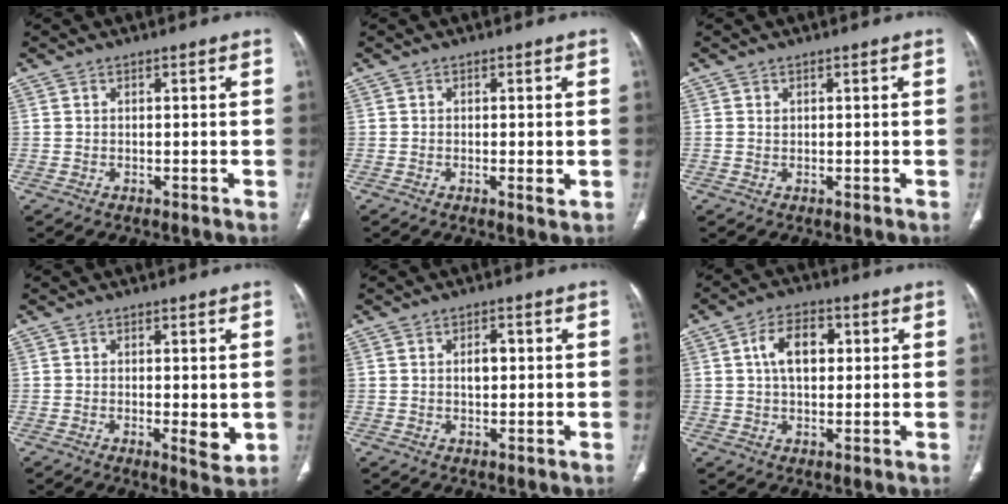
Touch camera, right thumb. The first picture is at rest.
{"total": 2.0, "force": [-0.4, 0.6, 1.9], "torque": [-0.033, -0.006, -0.005]}
{"total": 0.5, "force": [0.2, 0.4, 0.3], "torque": [-0.003, 0.000, 0.006]}
{"total": 4.6, "force": [-0.6, 1.6, 4.2], "torque": [-0.059, -0.013, -0.006]}
{"total": 2.9, "force": [0.4, 1.7, 2.3], "torque": [-0.029, 0.005, 0.007]}
{"total": 8.2, "force": [1.7, 5.0, 6.2], "torque": [-0.093, 0.010, 0.026]}